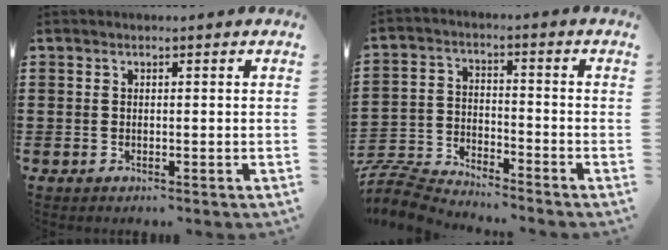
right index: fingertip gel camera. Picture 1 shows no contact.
{"total": 7.0, "force": [-6.9, 0.8, 0.9], "torque": [-0.034, 0.004, -0.143]}